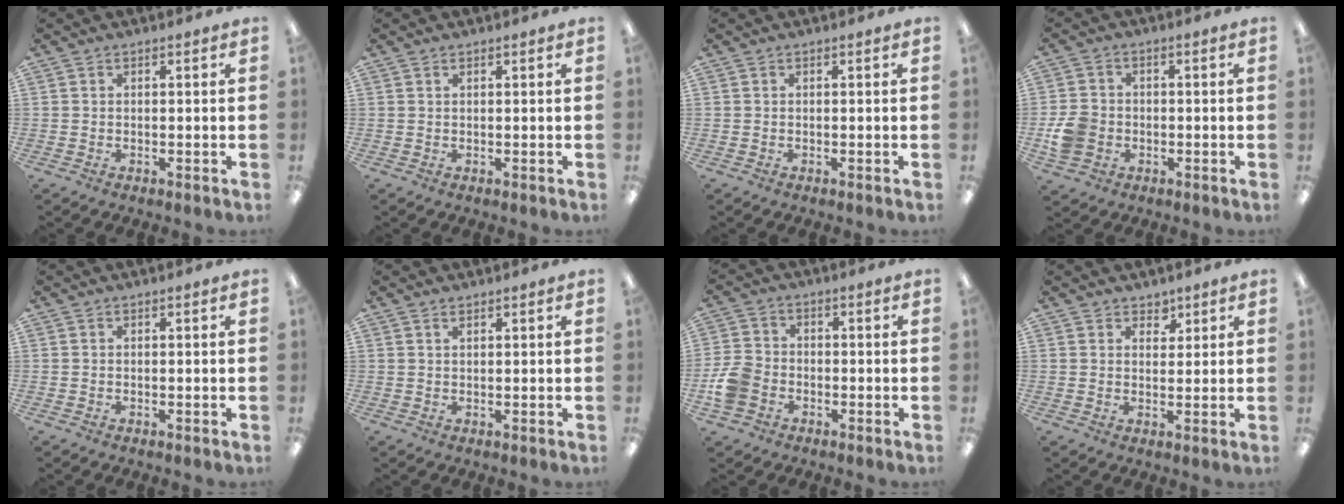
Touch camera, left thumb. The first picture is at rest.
{"total": 0.6, "force": [0.4, 0.2, 0.3], "torque": [-0.007, 0.001, 0.008]}
{"total": 0.0}
{"total": 6.7, "force": [-1.6, 5.7, 3.1], "torque": [-0.057, 0.014, -0.026]}
{"total": 0.0}
{"total": 1.2, "force": [0.9, 0.4, 0.6], "torque": [-0.015, -0.001, 0.016]}
{"total": 7.0, "force": [-2.5, 5.5, 3.6], "torque": [-0.075, 0.020, -0.043]}
{"total": 3.0, "force": [2.3, 1.9, 0.4], "torque": [0.003, -0.010, 0.040]}